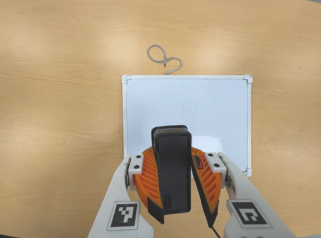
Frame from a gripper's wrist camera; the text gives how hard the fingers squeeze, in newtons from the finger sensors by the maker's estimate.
{"total": 9.2, "left": 9.7, "right": 8.7}